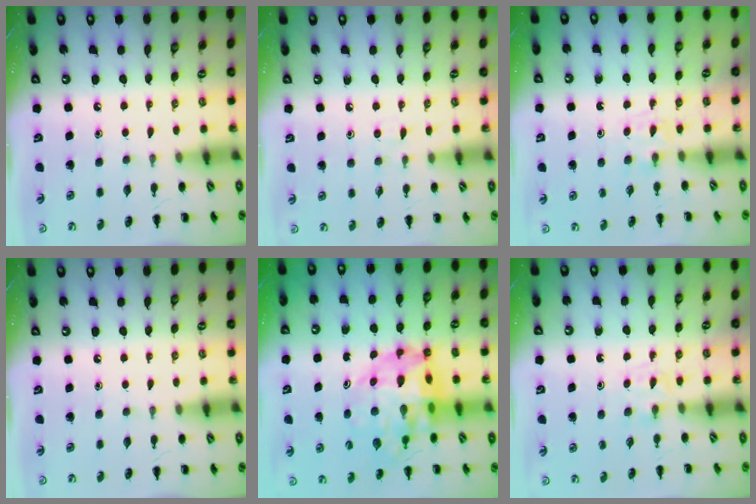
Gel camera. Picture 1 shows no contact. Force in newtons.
{"total": 4.7, "press": 4.3, "slide": 1.9}
{"total": 2.8, "press": 2.5, "slide": 1.1}
{"total": 0.0}
{"total": 14.8, "press": 14.2, "slide": 4.3}
{"total": 2.8, "press": 2.5, "slide": 1.1}